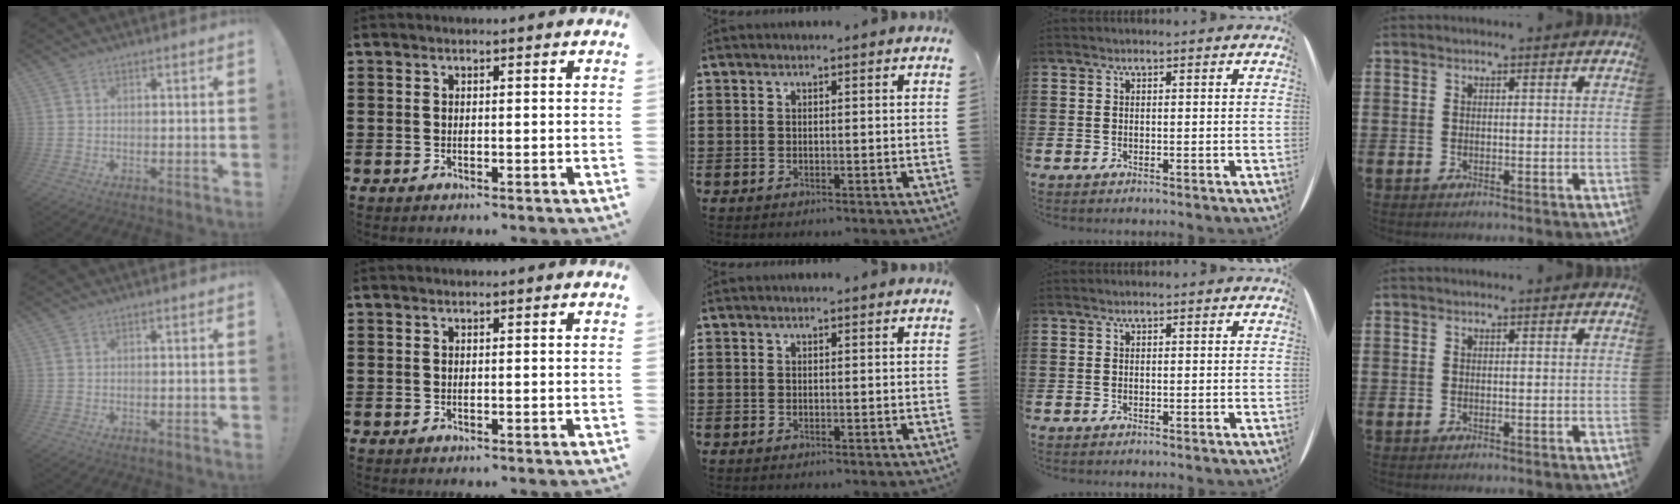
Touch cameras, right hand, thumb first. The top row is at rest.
{}